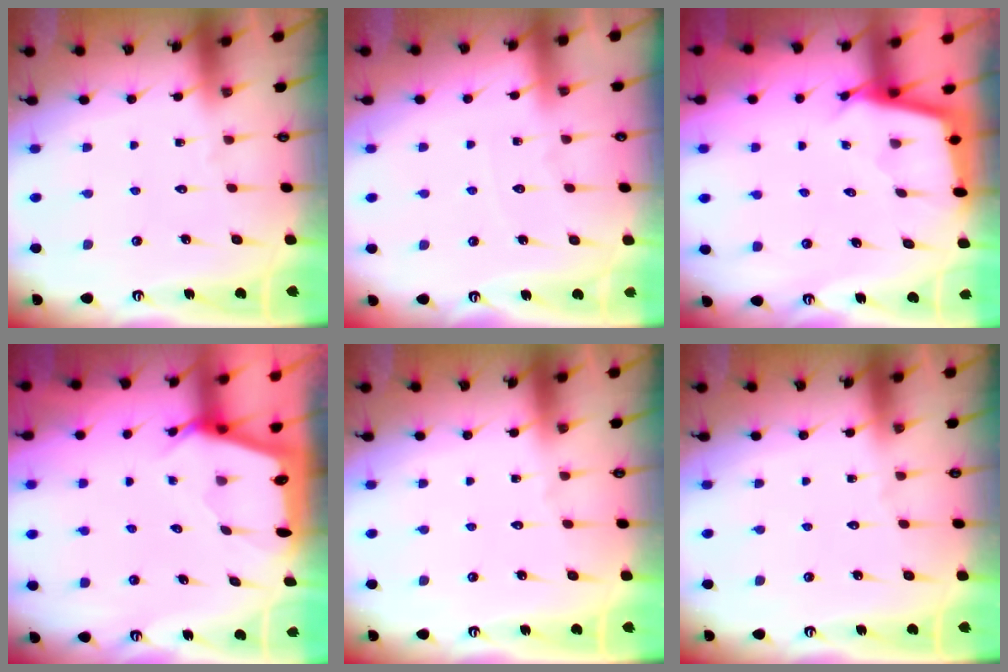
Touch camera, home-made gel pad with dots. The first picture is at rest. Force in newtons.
{"total": 4.0, "press": 3.9, "slide": 0.6}
{"total": 3.8, "press": 3.8, "slide": 0.1}
{"total": 2.5, "press": 2.4, "slide": 0.3}
{"total": 0.0}
{"total": 0.0}